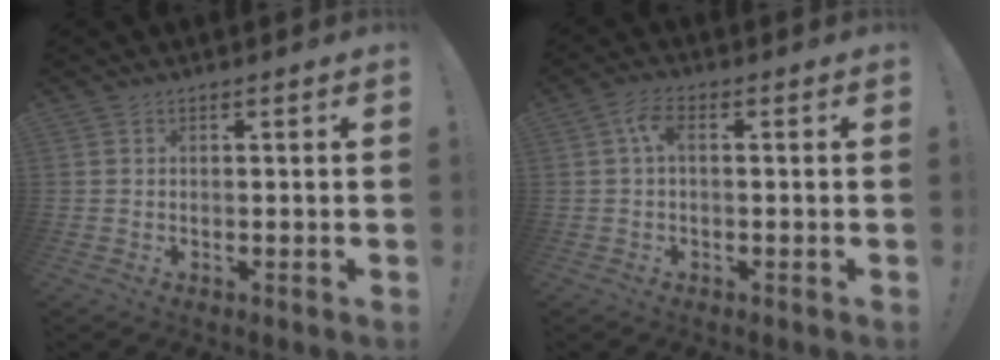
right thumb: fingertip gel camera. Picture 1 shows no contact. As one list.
[{"total": 5.0, "force": [0.5, 2.2, 4.5], "torque": [-0.099, 0.013, 0.011]}]